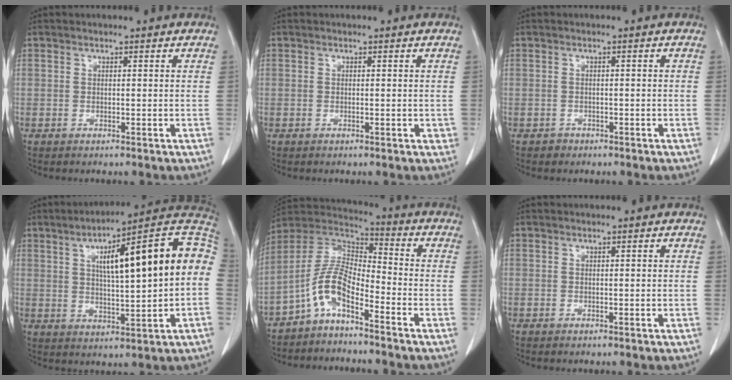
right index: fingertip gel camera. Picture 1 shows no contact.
{"total": 0.8, "force": [-0.1, 0.4, 0.7], "torque": [-0.008, 0.000, 0.001]}
{"total": 0.9, "force": [-0.7, 0.5, 0.0], "torque": [0.000, 0.002, -0.011]}
{"total": 19.8, "force": [3.1, 3.0, 19.4], "torque": [-0.272, 0.043, 0.042]}
{"total": 8.1, "force": [-4.8, 2.1, 6.1], "torque": [-0.136, 0.024, -0.101]}
{"total": 0.0}